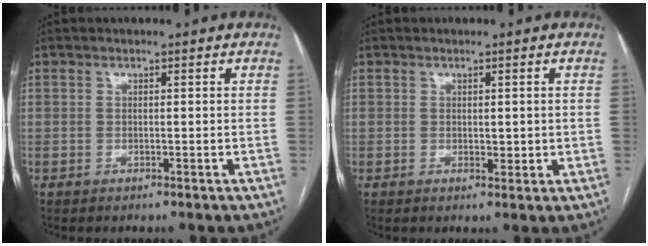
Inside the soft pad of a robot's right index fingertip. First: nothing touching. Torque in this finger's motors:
{"motor_torque": [-0.07, 0.29, 0.00, 0.01]}